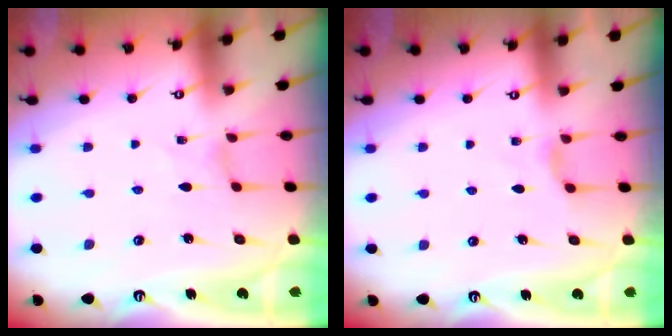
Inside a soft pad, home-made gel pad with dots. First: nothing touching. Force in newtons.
{"total": 2.9, "press": 2.9, "slide": 0.5}